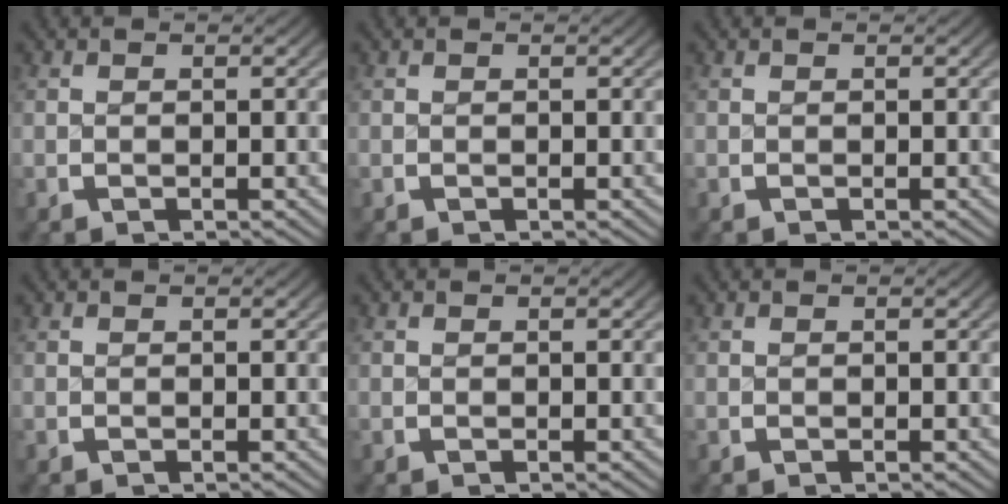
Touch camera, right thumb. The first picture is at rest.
{"total": 0.0}
{"total": 0.0}
{"total": 0.0}
{"total": 0.0}
{"total": 0.0}